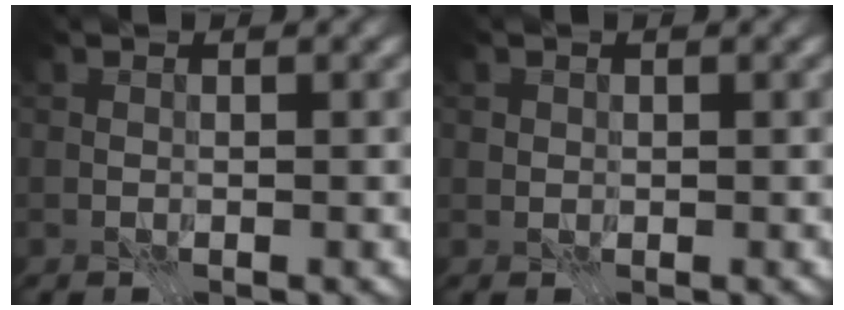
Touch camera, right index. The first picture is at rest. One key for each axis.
{"total": 0.6, "fx": 0.2, "fy": 0.5, "fz": 0.2, "tx": -0.003, "ty": -0.001, "tz": 0.002}